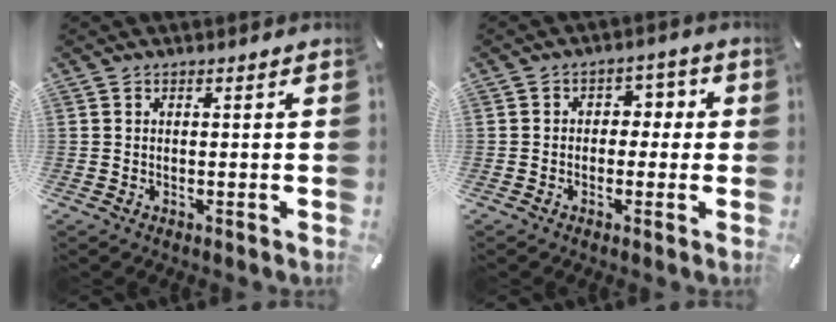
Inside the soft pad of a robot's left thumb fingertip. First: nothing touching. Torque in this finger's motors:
{"motor_torque": [0.04, -0.09, 0.00, 0.05, -0.01]}